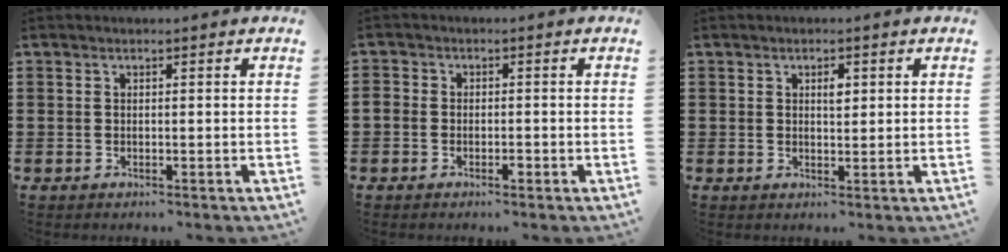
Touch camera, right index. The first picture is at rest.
{"total": 1.5, "force": [-0.9, 1.0, 0.7], "torque": [-0.017, 0.003, -0.019]}
{"total": 1.9, "force": [0.6, 0.9, 1.6], "torque": [-0.018, 0.000, 0.006]}